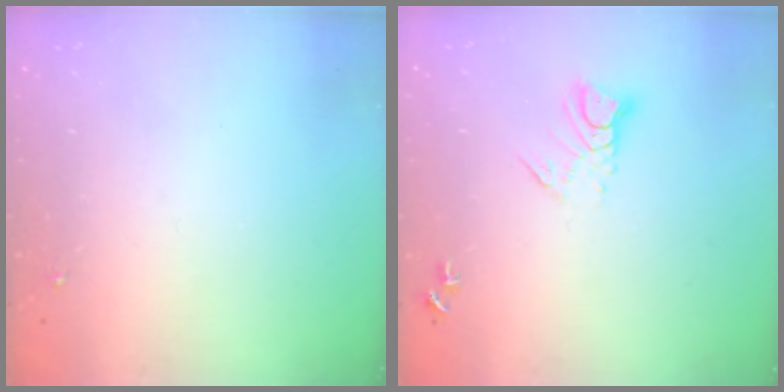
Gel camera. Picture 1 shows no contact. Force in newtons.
{"total": 6.6, "press": 6.6, "slide": 0.7}